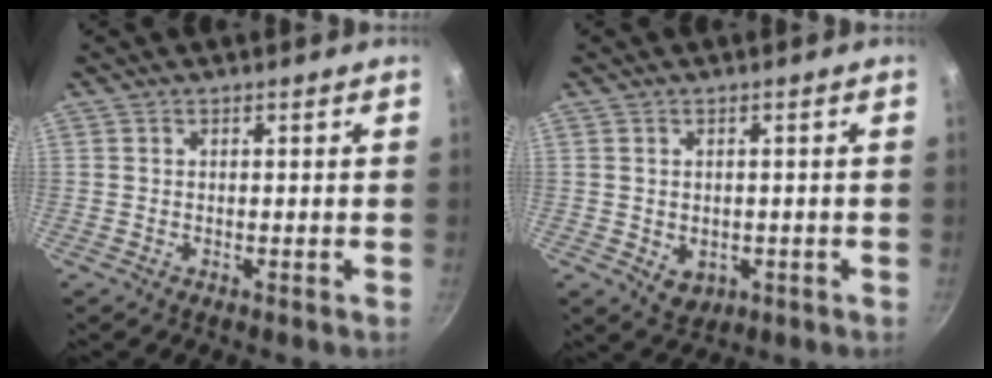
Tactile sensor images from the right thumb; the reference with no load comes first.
{"total": 3.9, "force": [-0.6, 3.2, 2.3], "torque": [-0.023, -0.002, 0.002]}